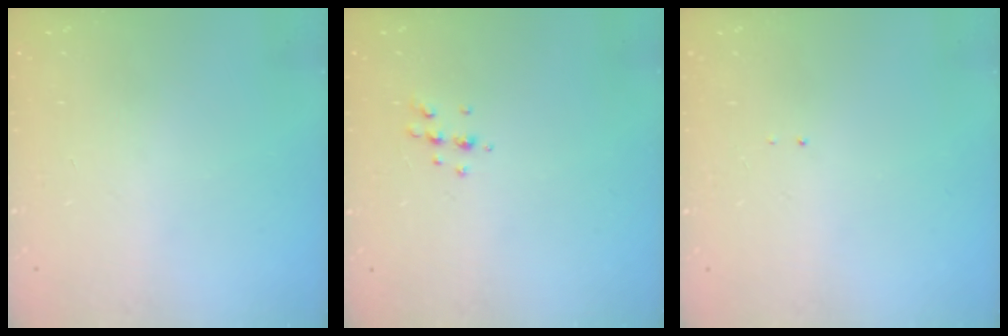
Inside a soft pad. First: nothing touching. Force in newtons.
{"total": 4.9, "press": 4.8, "slide": 1.1}
{"total": 0.7, "press": 0.7, "slide": 0.1}